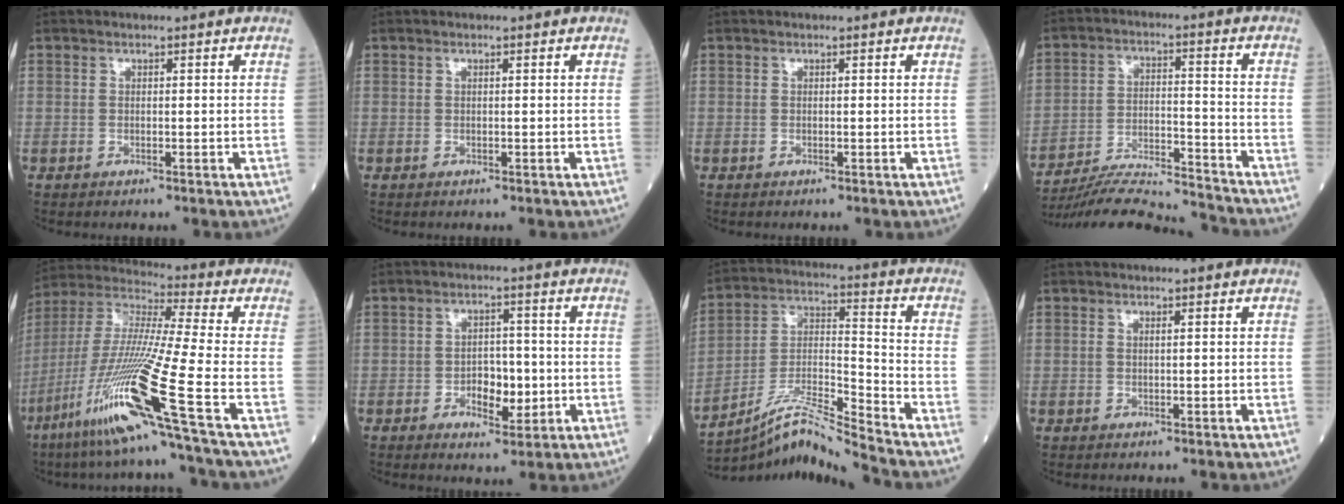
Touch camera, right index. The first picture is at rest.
{"total": 0.0}
{"total": 0.0}
{"total": 14.8, "force": [-14.5, 0.0, 2.8], "torque": [-0.050, 0.010, -0.234]}
{"total": 20.8, "force": [-9.6, -1.7, 18.4], "torque": [-0.402, -0.046, -0.192]}
{"total": 5.5, "force": [-1.2, 3.0, 4.4], "torque": [-0.066, 0.004, -0.015]}
{"total": 10.7, "force": [-9.9, -2.6, 3.4], "torque": [-0.073, 0.011, -0.180]}
{"total": 0.7, "force": [0.2, 0.1, 0.6], "torque": [-0.021, 0.004, 0.004]}